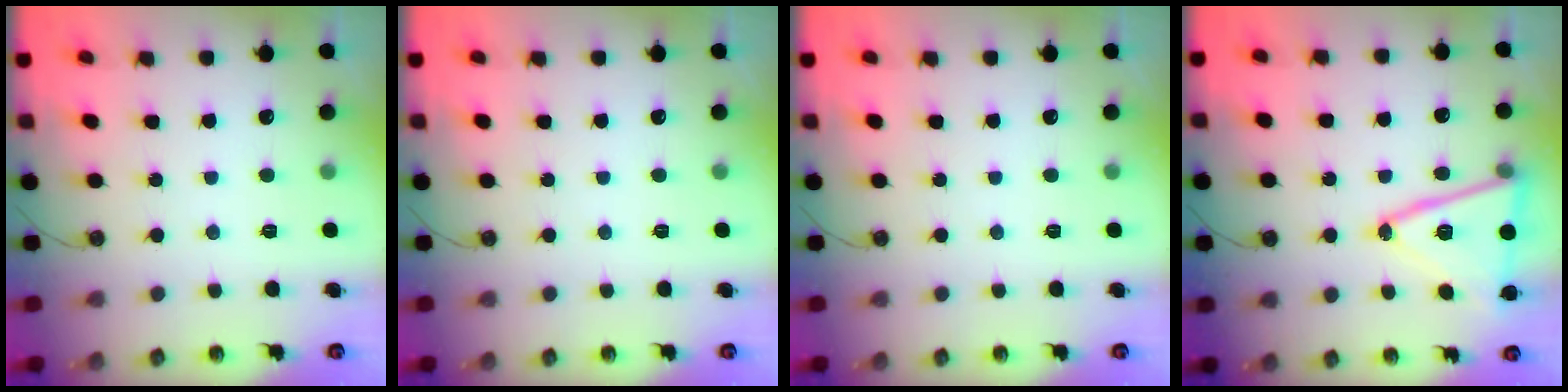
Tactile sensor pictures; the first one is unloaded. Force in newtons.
{"total": 0.0}
{"total": 0.0}
{"total": 16.2, "press": 15.9, "slide": 3.3}